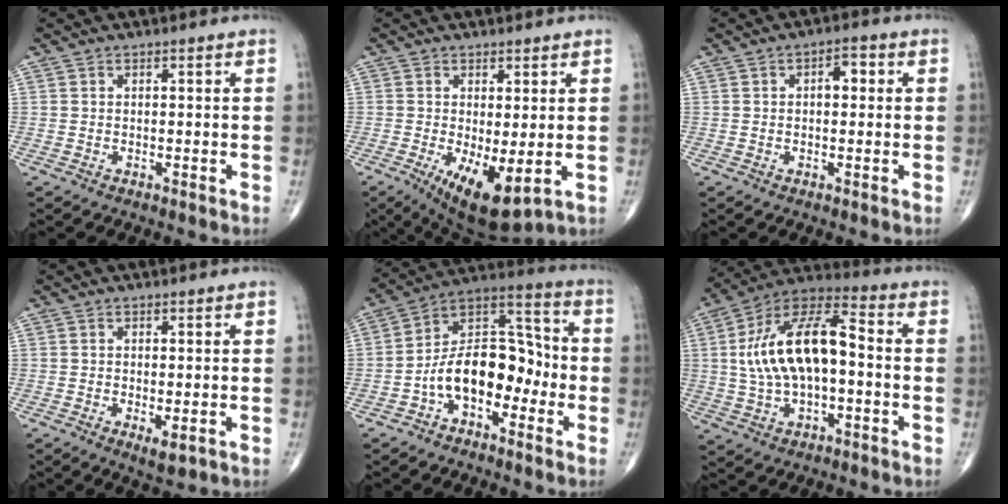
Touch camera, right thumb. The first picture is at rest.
{"total": 9.5, "force": [-2.2, 3.4, 8.6], "torque": [-0.138, -0.025, -0.021]}
{"total": 3.4, "force": [0.5, 1.8, 2.8], "torque": [-0.029, 0.010, 0.002]}
{"total": 3.0, "force": [-1.0, 1.0, 2.6], "torque": [-0.042, -0.011, -0.013]}
{"total": 14.6, "force": [-4.4, 8.8, 10.8], "torque": [-0.153, 0.064, -0.086]}
{"total": 17.6, "force": [0.1, 8.5, 15.4], "torque": [-0.284, 0.040, -0.003]}